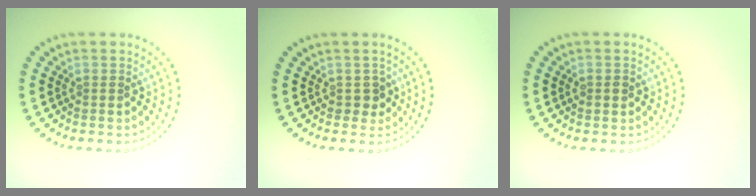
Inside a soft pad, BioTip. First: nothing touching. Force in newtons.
{"total": 1.3, "press": 1.1, "slide": 0.7}
{"total": 1.0, "press": 1.0, "slide": 0.2}